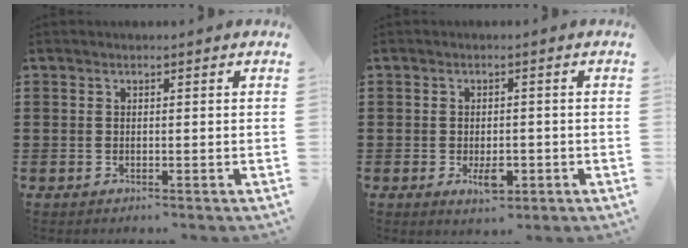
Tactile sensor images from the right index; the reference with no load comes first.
{"total": 3.6, "force": [-1.1, 1.7, 3.0], "torque": [-0.051, -0.004, -0.021]}